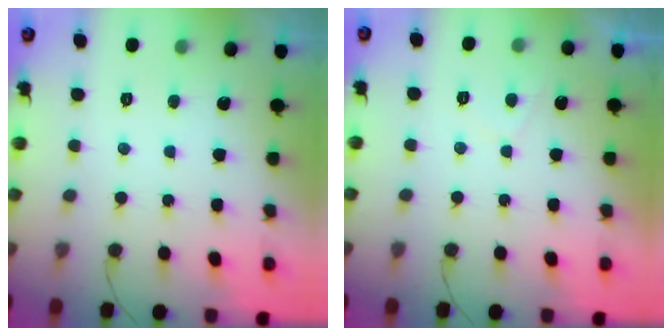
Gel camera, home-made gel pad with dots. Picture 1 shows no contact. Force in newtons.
{"total": 0.9, "press": 0.7, "slide": 0.5}